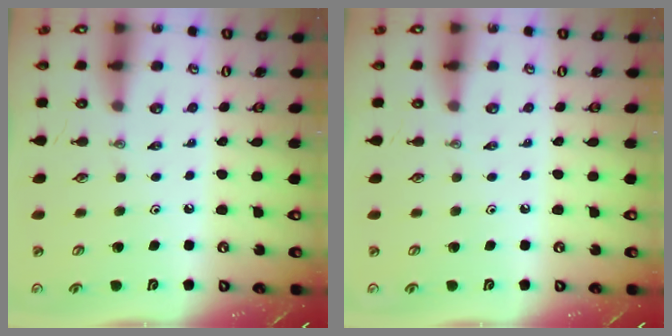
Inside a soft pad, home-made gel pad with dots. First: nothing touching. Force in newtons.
{"total": 0.0}